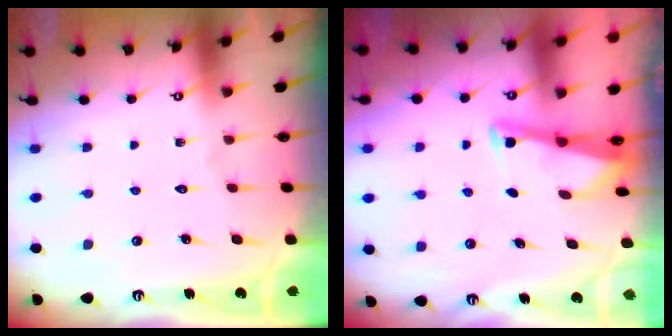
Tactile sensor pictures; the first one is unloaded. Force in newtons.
{"total": 3.0, "press": 3.0, "slide": 0.3}